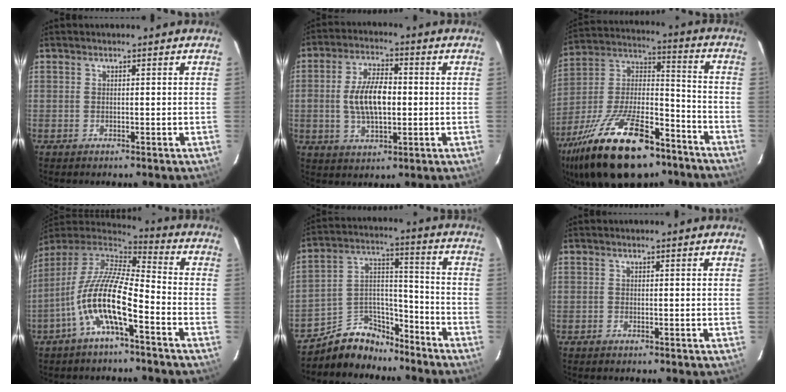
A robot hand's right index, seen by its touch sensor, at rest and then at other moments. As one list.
[{"total": 9.7, "force": [-0.4, 4.6, 8.5], "torque": [-0.166, 0.009, -0.005]}, {"total": 27.5, "force": [-17.4, 11.4, 18.0], "torque": [-0.350, -0.010, -0.278]}, {"total": 14.4, "force": [-6.0, 3.6, 12.6], "torque": [-0.241, -0.004, -0.120]}, {"total": 11.5, "force": [-9.4, 6.0, 2.7], "torque": [-0.053, 0.065, -0.156]}, {"total": 0.0}]